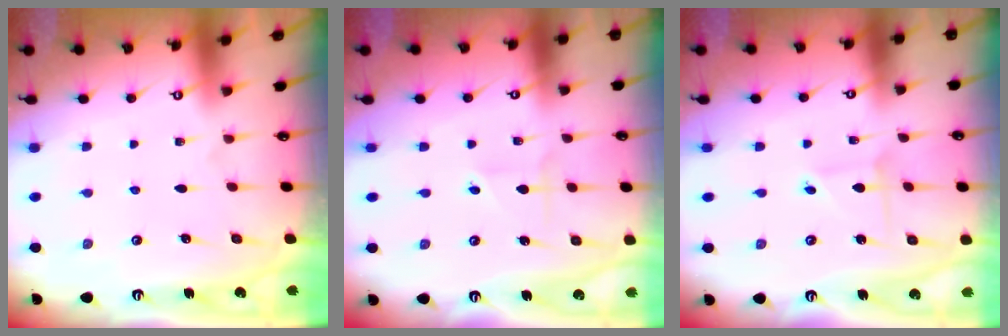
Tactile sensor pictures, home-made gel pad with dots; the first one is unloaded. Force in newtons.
{"total": 1.8, "press": 1.8, "slide": 0.1}
{"total": 2.2, "press": 2.2, "slide": 0.1}